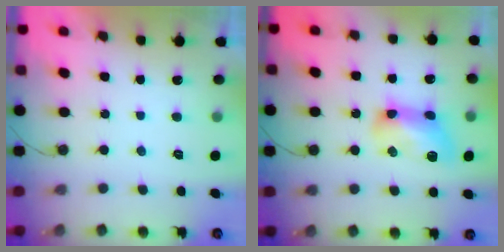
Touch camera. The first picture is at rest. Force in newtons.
{"total": 12.5, "press": 12.5, "slide": 0.4}